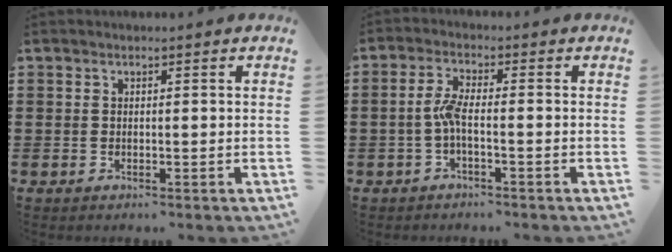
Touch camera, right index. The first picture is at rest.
{"total": 3.7, "force": [-1.1, 0.8, 3.4], "torque": [-0.079, -0.002, -0.026]}